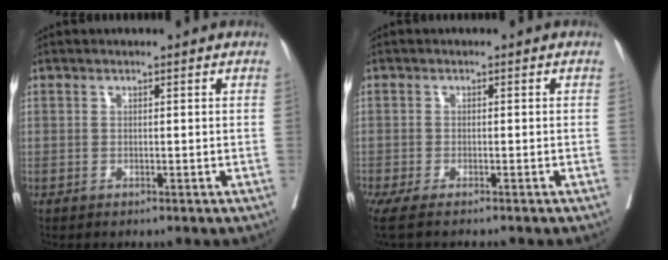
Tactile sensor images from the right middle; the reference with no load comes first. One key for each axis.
{"total": 6.9, "fx": -5.7, "fy": -0.1, "fz": 3.9, "tx": -0.052, "ty": -0.009, "tz": -0.091}